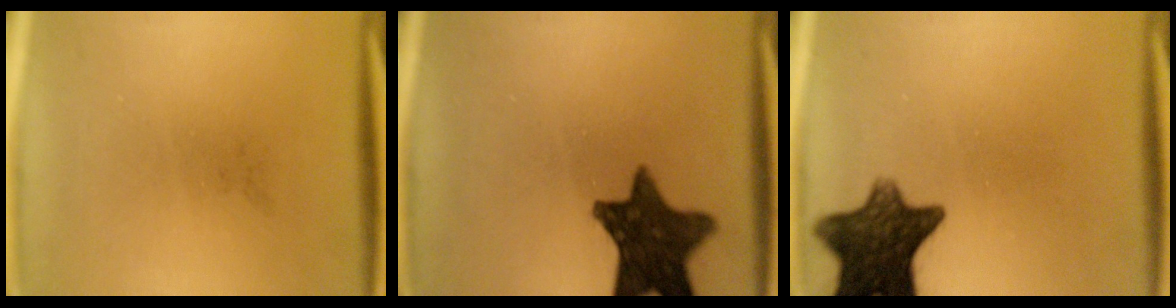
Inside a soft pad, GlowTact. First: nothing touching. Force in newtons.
{"total": 12.8}
{"total": 11.6}